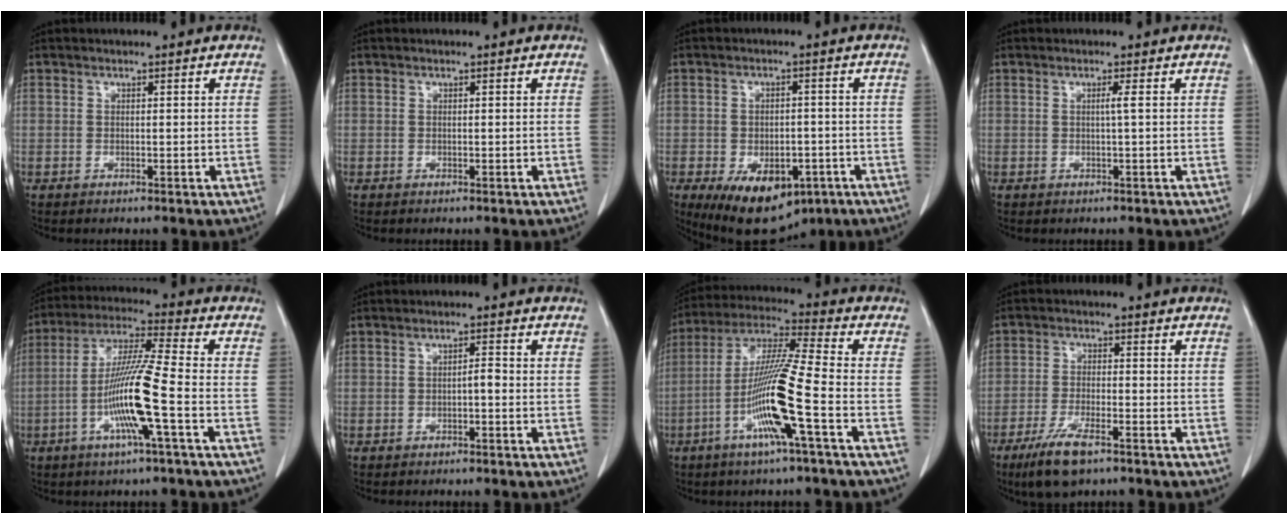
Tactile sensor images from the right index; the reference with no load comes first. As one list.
[{"total": 0.0}, {"total": 13.3, "force": [-6.9, 7.6, 8.4], "torque": [-0.149, -0.008, -0.092]}, {"total": 1.0, "force": [0.1, -0.4, 0.9], "torque": [-0.013, 0.000, 0.000]}, {"total": 12.2, "force": [-3.7, -0.7, 11.6], "torque": [-0.229, -0.004, -0.078]}, {"total": 1.4, "force": [-0.5, 0.3, 1.3], "torque": [-0.018, 0.003, -0.009]}, {"total": 13.6, "force": [-4.8, -0.8, 12.7], "torque": [-0.256, -0.005, -0.099]}, {"total": 7.4, "force": [-4.9, 1.7, 5.3], "torque": [-0.106, -0.014, -0.084]}]